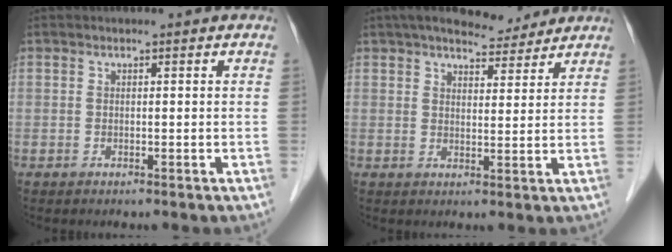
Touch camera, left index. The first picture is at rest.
{"total": 7.7, "force": [6.7, 2.0, 3.1], "torque": [-0.045, 0.008, 0.098]}